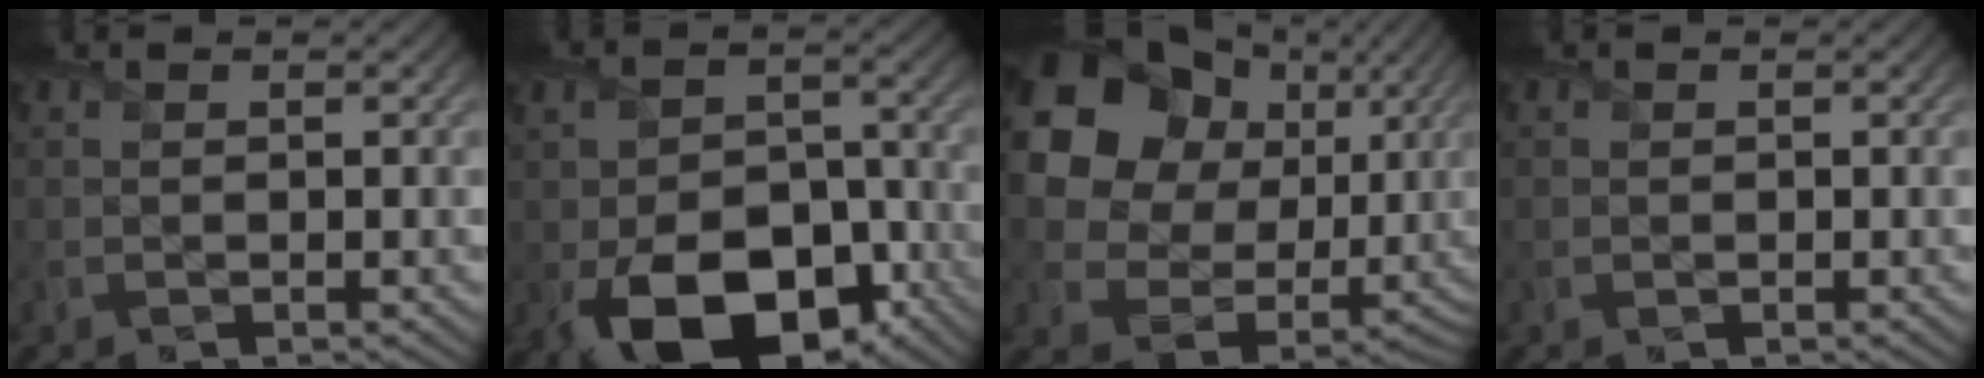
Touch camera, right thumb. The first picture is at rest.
{"total": 14.8, "force": [-6.8, 8.7, 9.9], "torque": [-0.181, -0.039, -0.106]}
{"total": 17.8, "force": [6.2, 14.7, 7.9], "torque": [-0.237, 0.034, 0.128]}
{"total": 0.0}